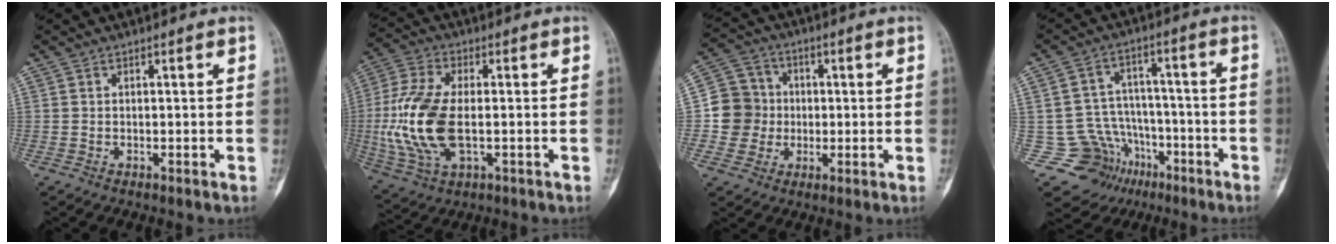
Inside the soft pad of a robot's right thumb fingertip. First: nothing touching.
{"total": 16.2, "force": [-1.6, 8.3, 13.8], "torque": [-0.310, 0.002, -0.026]}
{"total": 8.9, "force": [-0.5, 8.8, 1.7], "torque": [0.007, 0.017, -0.016]}
{"total": 13.5, "force": [-6.2, 11.5, 3.1], "torque": [-0.028, 0.088, -0.085]}